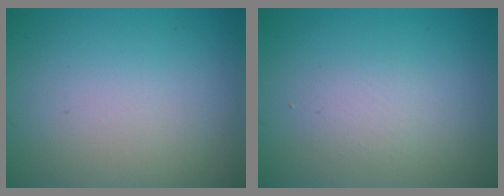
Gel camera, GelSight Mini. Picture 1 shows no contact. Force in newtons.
{"total": 1.3, "press": 1.3, "slide": 0.1}